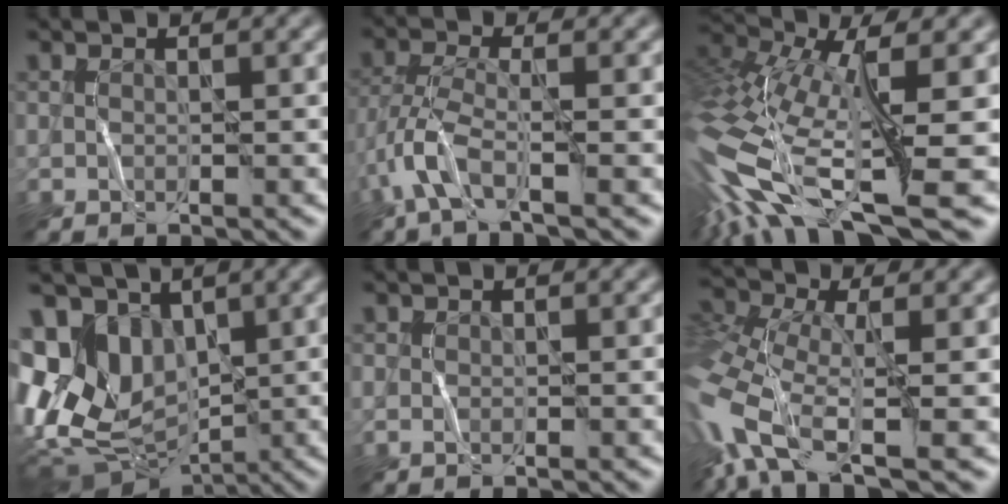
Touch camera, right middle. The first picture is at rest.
{"total": 4.1, "force": [-2.3, 1.3, 3.1], "torque": [-0.082, 0.008, -0.051]}
{"total": 13.5, "force": [-3.7, 5.0, 12.0], "torque": [-0.279, 0.005, -0.059]}
{"total": 7.1, "force": [1.2, 5.5, 4.3], "torque": [-0.090, -0.011, 0.027]}
{"total": 0.0}
{"total": 9.0, "force": [-3.2, 4.4, 7.1], "torque": [-0.174, -0.001, -0.072]}